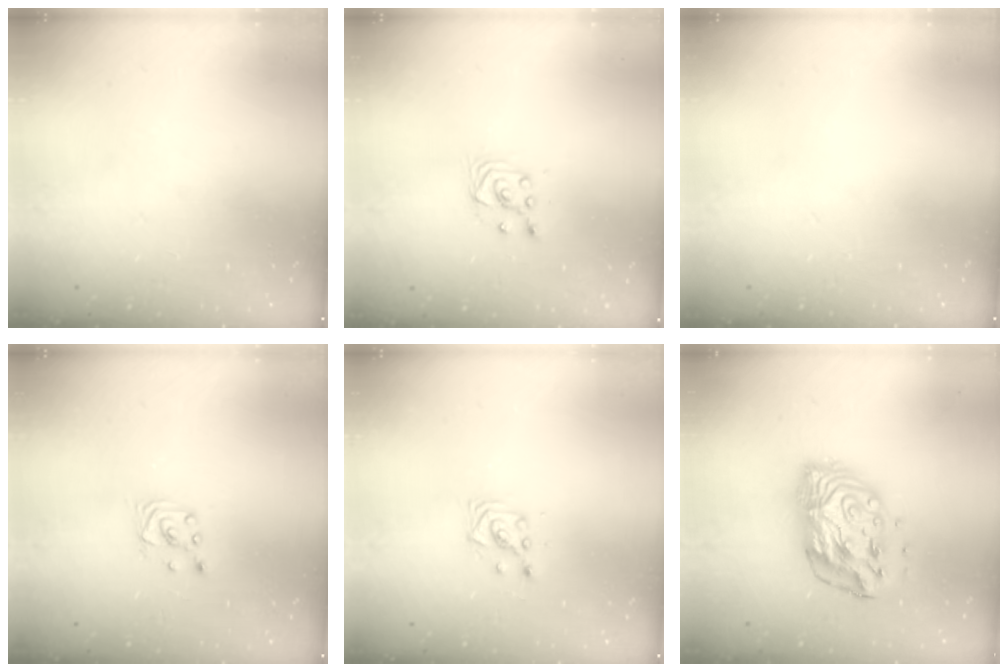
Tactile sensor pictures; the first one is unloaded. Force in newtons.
{"total": 3.1, "press": 2.8, "slide": 1.3}
{"total": 0.0}
{"total": 1.7, "press": 1.6, "slide": 0.1}
{"total": 3.3, "press": 3.3, "slide": 0.4}
{"total": 13.2, "press": 13.2, "slide": 1.1}